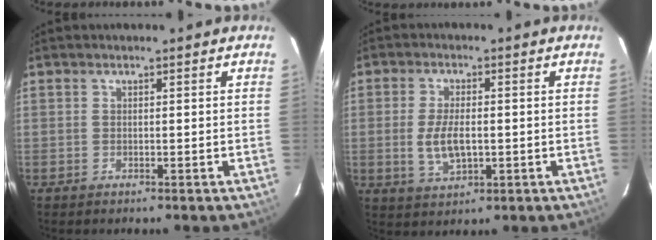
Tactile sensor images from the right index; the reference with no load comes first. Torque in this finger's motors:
{"motor_torque": [0.23, -0.07, 0.17, 0.04]}